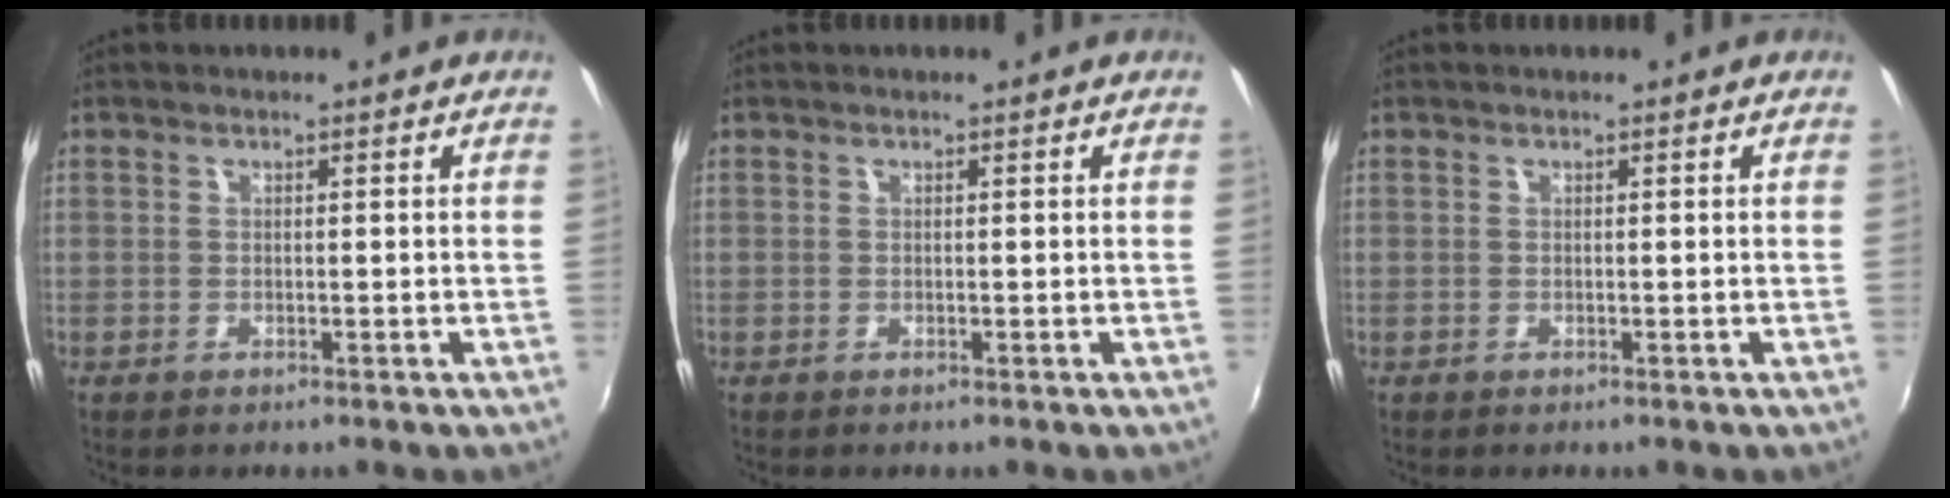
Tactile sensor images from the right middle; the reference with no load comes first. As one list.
[{"total": 0.0}, {"total": 0.0}]